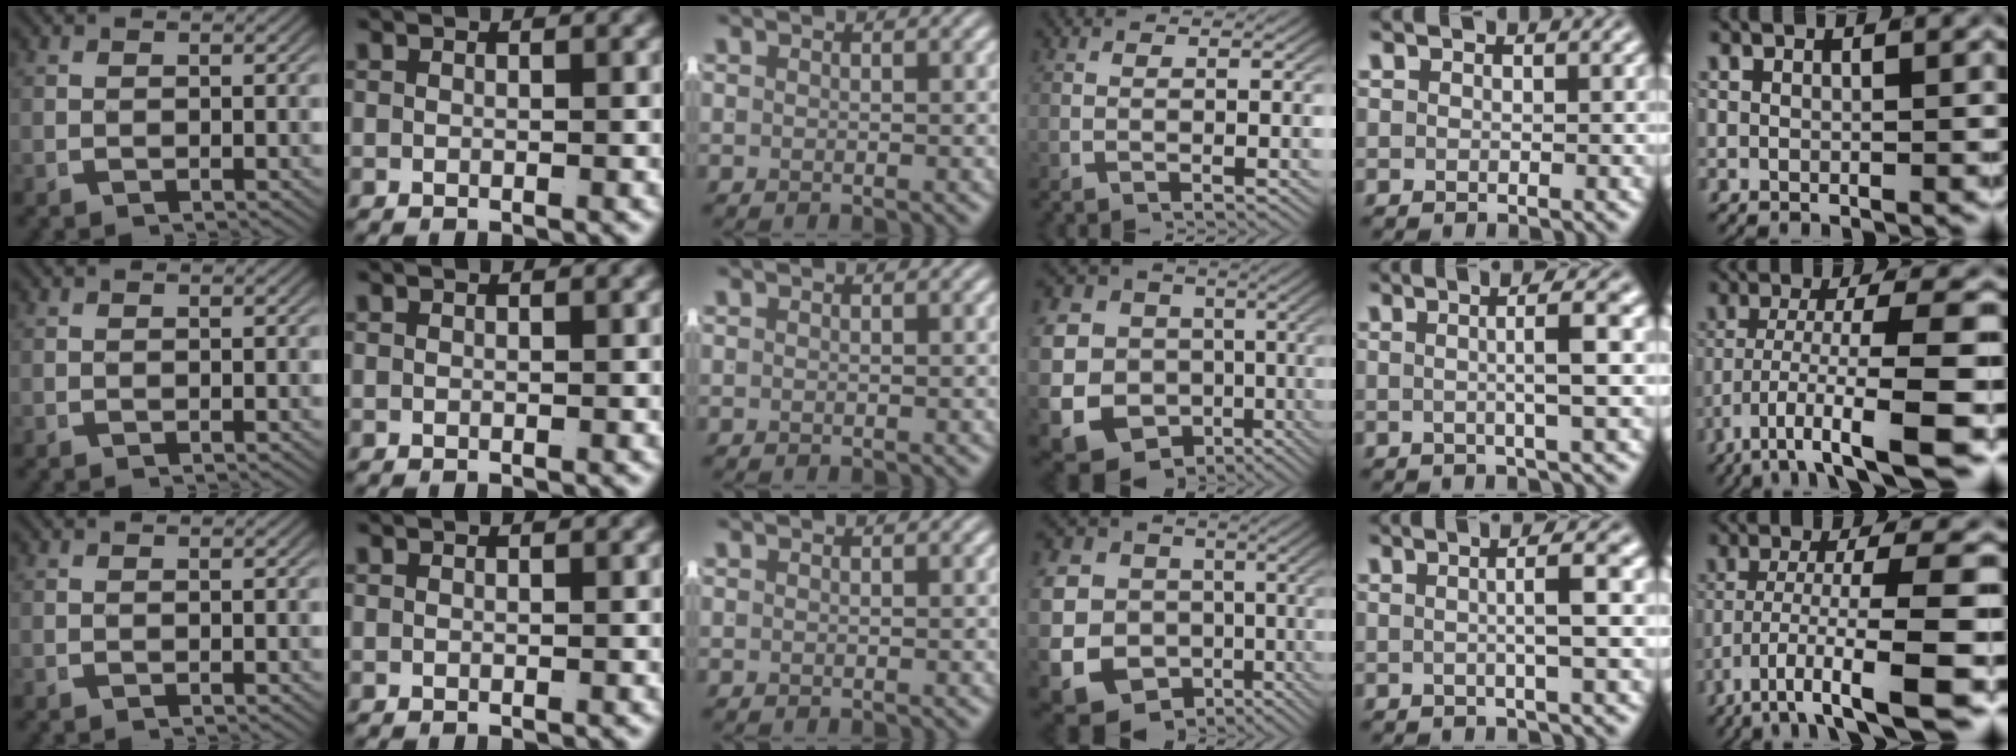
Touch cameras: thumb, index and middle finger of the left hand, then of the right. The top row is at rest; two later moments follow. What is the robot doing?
{"motion": "lift_and_place", "object": "shorts"}